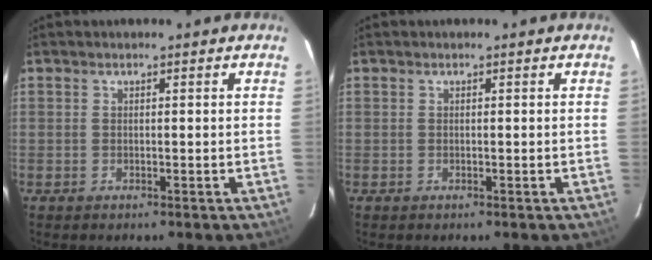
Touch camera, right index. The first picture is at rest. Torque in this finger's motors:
{"motor_torque": [0.01, 0.00, 0.03, 0.00]}